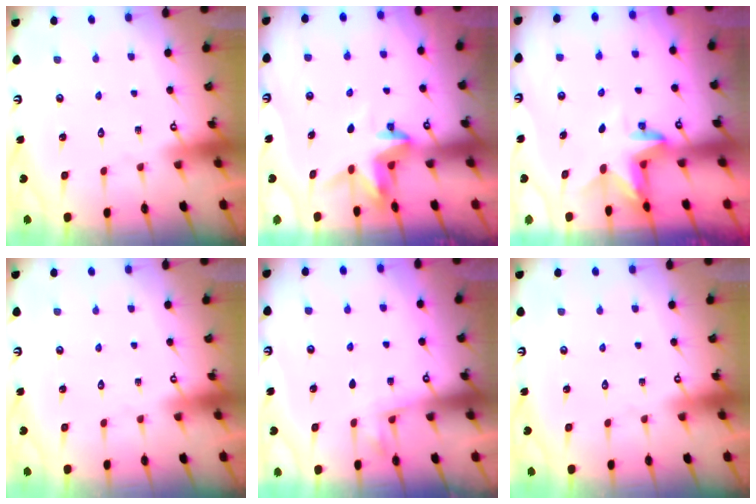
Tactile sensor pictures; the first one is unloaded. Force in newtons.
{"total": 3.9, "press": 3.9, "slide": 0.3}
{"total": 3.6, "press": 3.6, "slide": 0.2}
{"total": 0.0}
{"total": 3.7, "press": 3.5, "slide": 1.3}
{"total": 0.0}